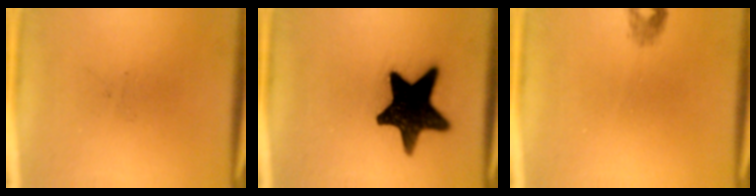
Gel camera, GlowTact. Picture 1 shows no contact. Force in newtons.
{"total": 18.2}
{"total": 1.2}